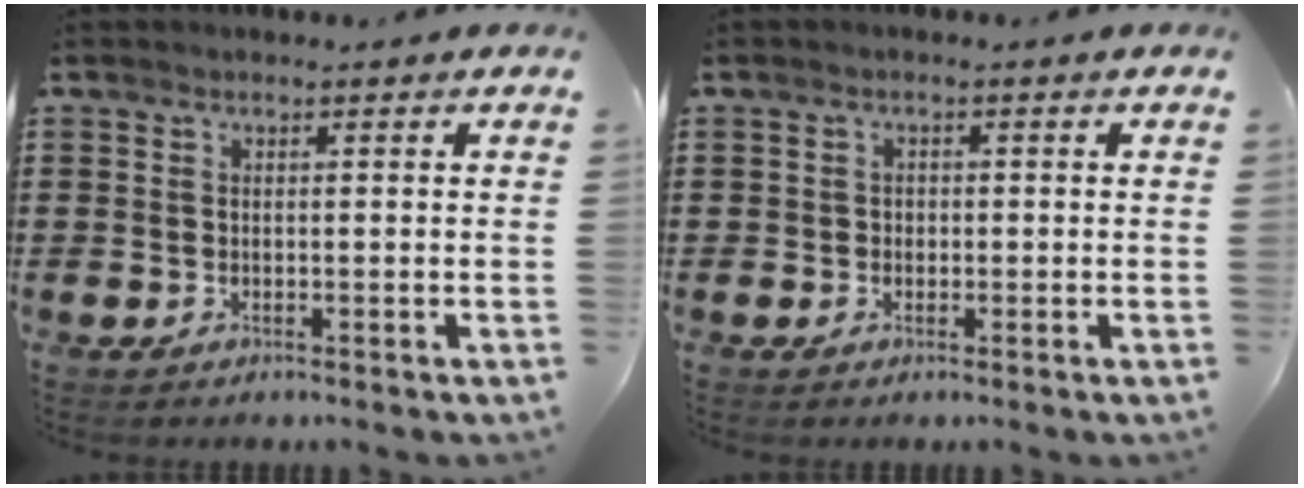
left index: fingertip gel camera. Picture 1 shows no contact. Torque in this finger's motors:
{"motor_torque": [-0.10, 0.11, -0.08, -0.01]}